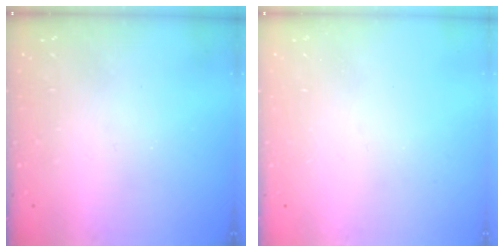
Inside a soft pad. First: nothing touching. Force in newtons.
{"total": 0.0}